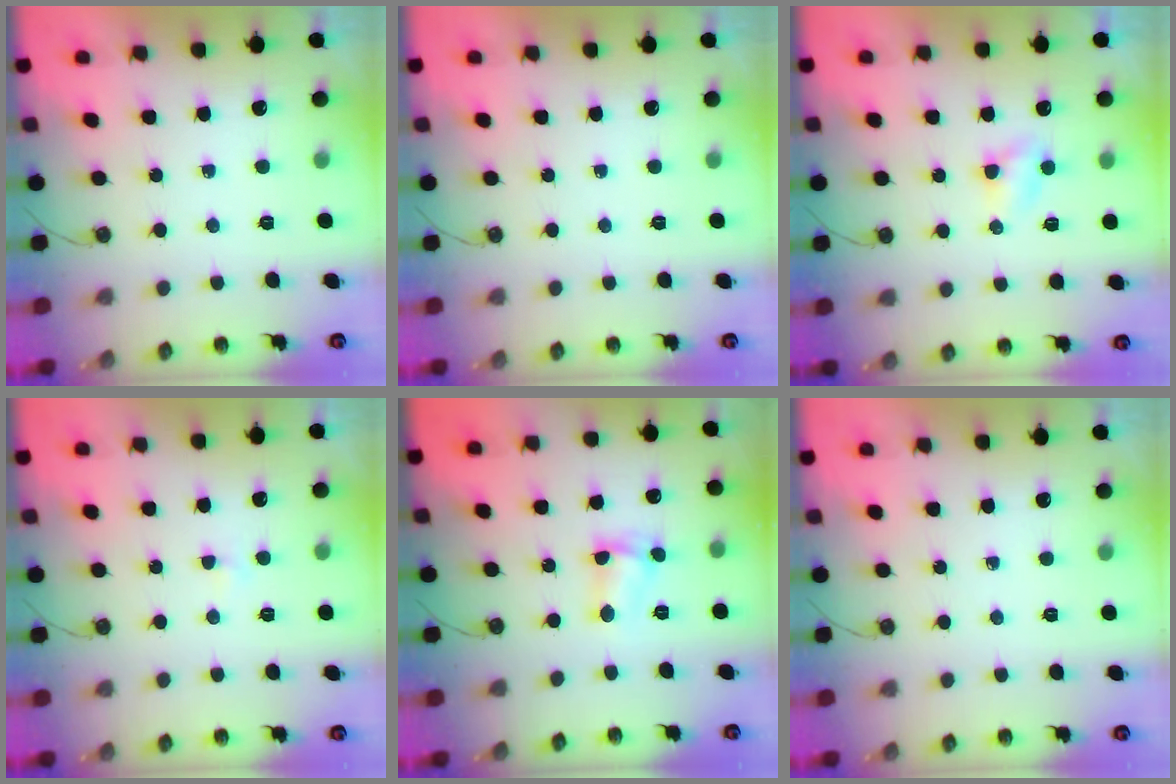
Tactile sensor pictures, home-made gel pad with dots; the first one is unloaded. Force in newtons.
{"total": 0.0}
{"total": 2.9, "press": 2.9, "slide": 0.3}
{"total": 1.6, "press": 1.6, "slide": 0.2}
{"total": 3.4, "press": 3.4, "slide": 0.2}
{"total": 0.0}